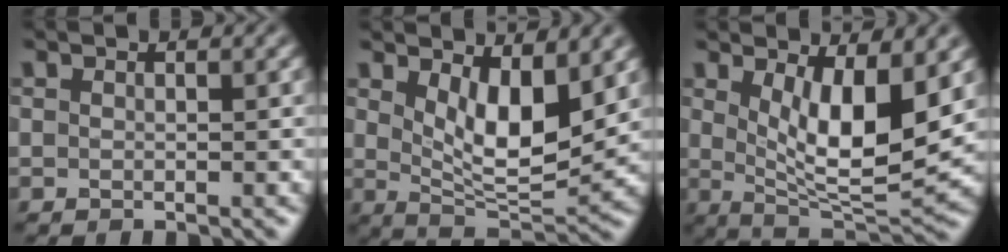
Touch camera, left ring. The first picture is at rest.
{"total": 6.6, "force": [2.2, 2.7, 5.5], "torque": [-0.095, -0.022, 0.044]}
{"total": 7.9, "force": [1.8, 2.7, 7.1], "torque": [-0.122, -0.024, 0.039]}